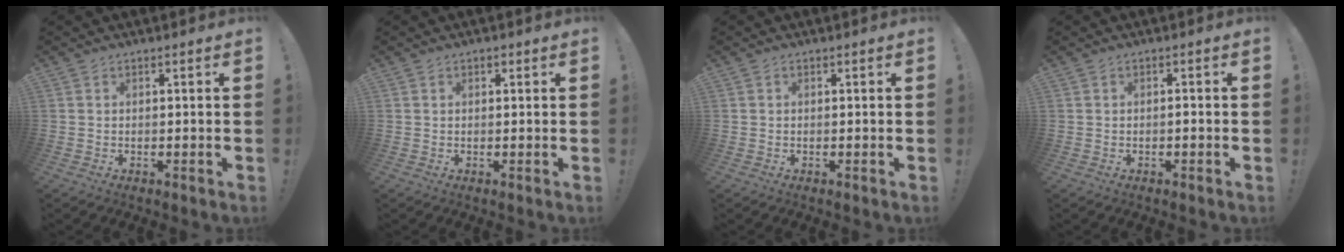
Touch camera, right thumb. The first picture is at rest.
{"total": 0.6, "force": [0.2, 0.5, 0.3], "torque": [-0.004, 0.002, 0.003]}
{"total": 0.0}
{"total": 0.6, "force": [-0.4, 0.0, 0.4], "torque": [-0.006, 0.000, -0.008]}